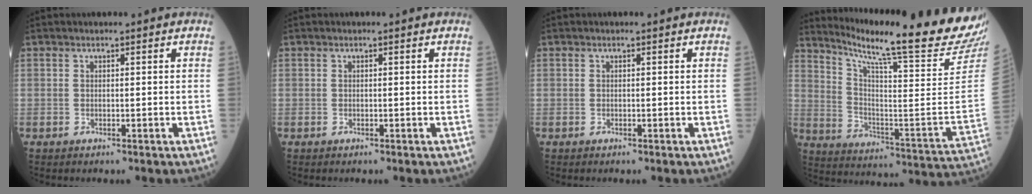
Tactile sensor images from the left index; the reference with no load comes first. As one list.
[{"total": 0.0}, {"total": 0.0}, {"total": 25.9, "force": [22.9, -1.6, 12.0], "torque": [-0.205, -0.106, 0.319]}]